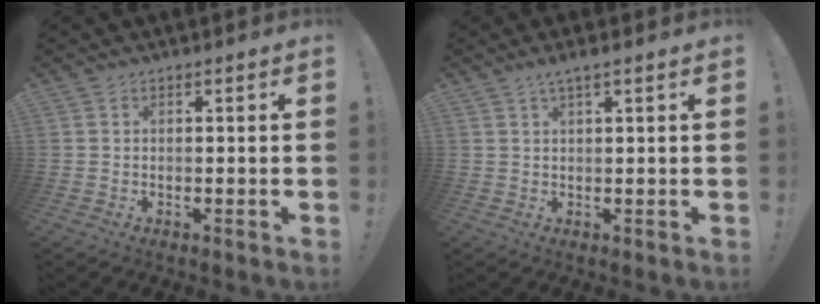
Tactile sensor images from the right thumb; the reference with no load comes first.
{"total": 2.5, "force": [1.5, -0.1, 1.9], "torque": [-0.033, -0.006, 0.025]}